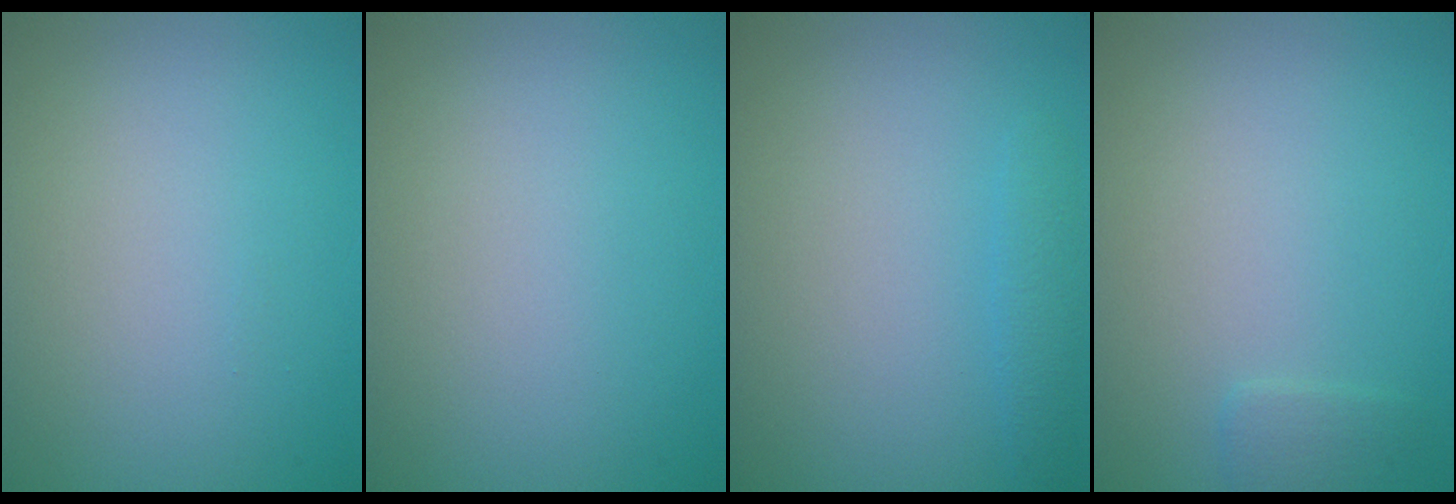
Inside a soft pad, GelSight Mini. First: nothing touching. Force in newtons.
{"total": 0.0}
{"total": 1.2, "press": 1.2, "slide": 0.1}
{"total": 0.9, "press": 0.9, "slide": 0.1}